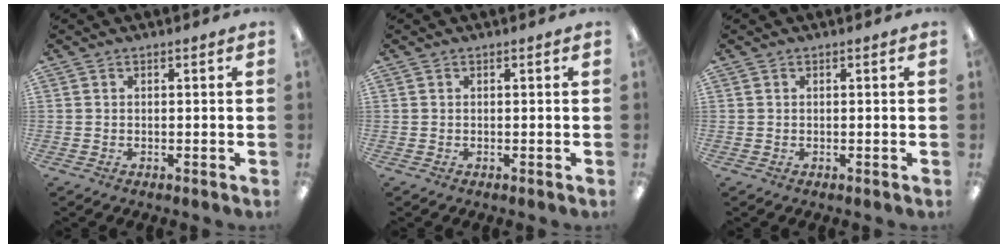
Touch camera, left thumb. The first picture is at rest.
{"total": 0.0}
{"total": 0.0}